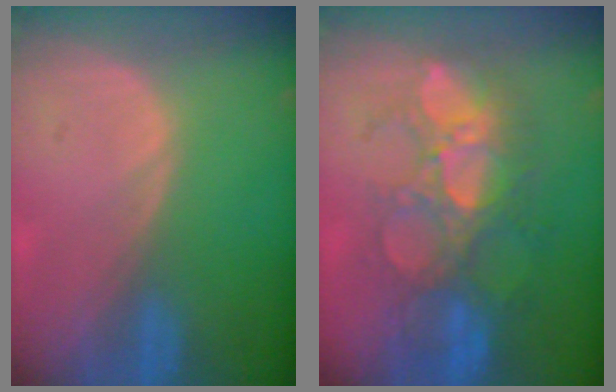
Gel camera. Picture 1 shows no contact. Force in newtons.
{"total": 10.1, "press": 9.2, "slide": 4.0}